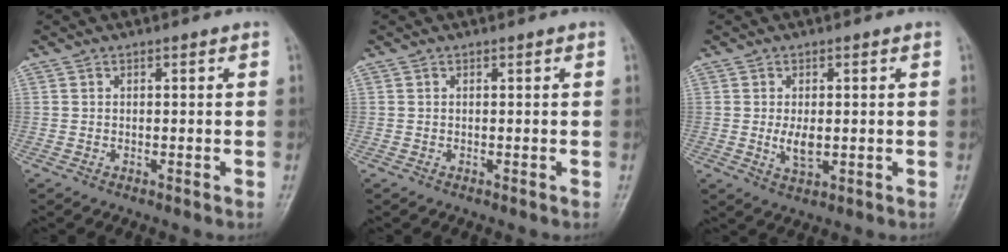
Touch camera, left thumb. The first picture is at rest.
{"total": 0.0}
{"total": 4.1, "force": [-0.2, 2.1, 3.5], "torque": [-0.060, -0.009, -0.001]}